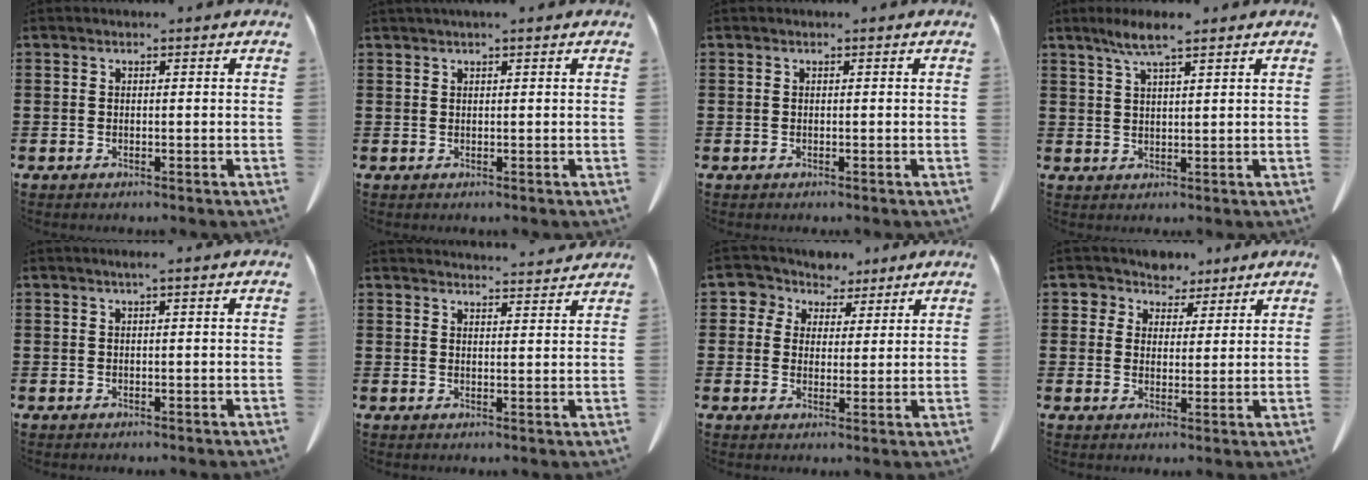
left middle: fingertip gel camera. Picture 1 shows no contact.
{"total": 0.9, "force": [0.7, 0.0, 0.5], "torque": [-0.011, -0.001, 0.013]}
{"total": 0.0}
{"total": 4.9, "force": [3.3, 0.4, 3.6], "torque": [-0.076, 0.004, 0.057]}
{"total": 0.8, "force": [0.3, -0.1, 0.7], "torque": [-0.012, -0.002, 0.005]}
{"total": 3.4, "force": [3.4, -0.1, 0.2], "torque": [-0.005, -0.015, 0.061]}
{"total": 5.0, "force": [3.4, 3.7, 0.2], "torque": [-0.027, -0.008, 0.058]}
{"total": 4.5, "force": [3.5, 2.8, 0.2], "torque": [-0.018, -0.002, 0.063]}